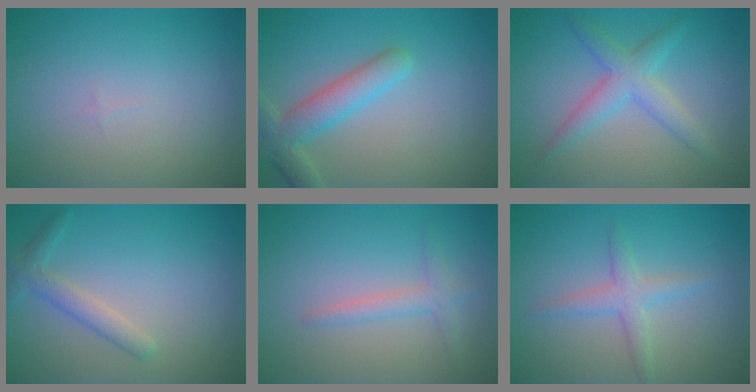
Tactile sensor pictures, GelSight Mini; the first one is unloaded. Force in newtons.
{"total": 4.3, "press": 4.3, "slide": 0.3}
{"total": 3.4, "press": 3.4, "slide": 0.1}
{"total": 2.2, "press": 2.2, "slide": 0.1}
{"total": 1.8, "press": 1.8, "slide": 0.1}
{"total": 2.3, "press": 2.3, "slide": 0.1}